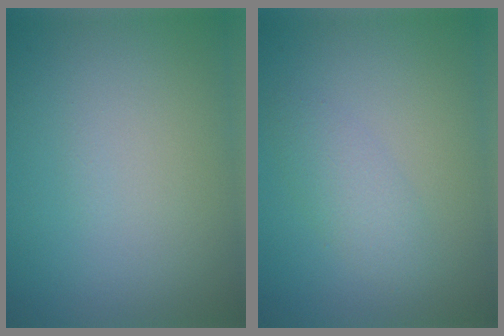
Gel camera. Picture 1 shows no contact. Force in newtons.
{"total": 2.1, "press": 2.1, "slide": 0.1}